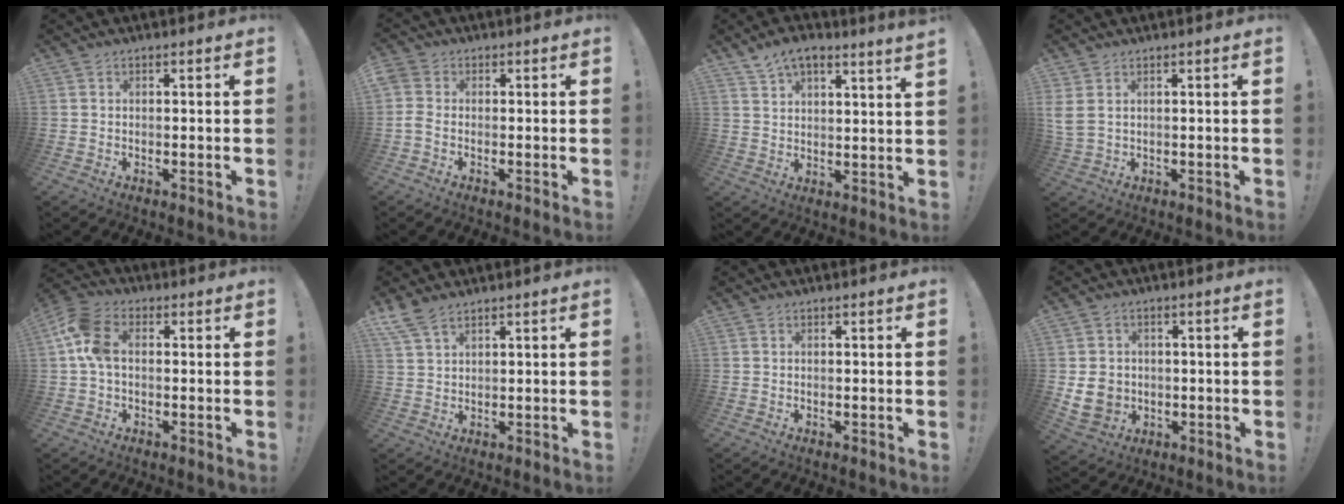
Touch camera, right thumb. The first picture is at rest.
{"total": 3.5, "force": [-0.6, 2.4, 2.4], "torque": [-0.055, 0.001, -0.011]}
{"total": 6.7, "force": [5.4, 1.5, 3.6], "torque": [-0.058, -0.028, 0.097]}
{"total": 3.6, "force": [1.8, 1.9, 2.6], "torque": [-0.059, -0.002, 0.035]}
{"total": 9.3, "force": [1.1, 5.9, 7.1], "torque": [-0.150, 0.005, 0.023]}
{"total": 5.5, "force": [4.2, 2.0, 2.9], "torque": [-0.065, -0.014, 0.083]}
{"total": 0.0}
{"total": 7.9, "force": [0.2, 7.1, 3.6], "torque": [-0.057, -0.001, 0.009]}